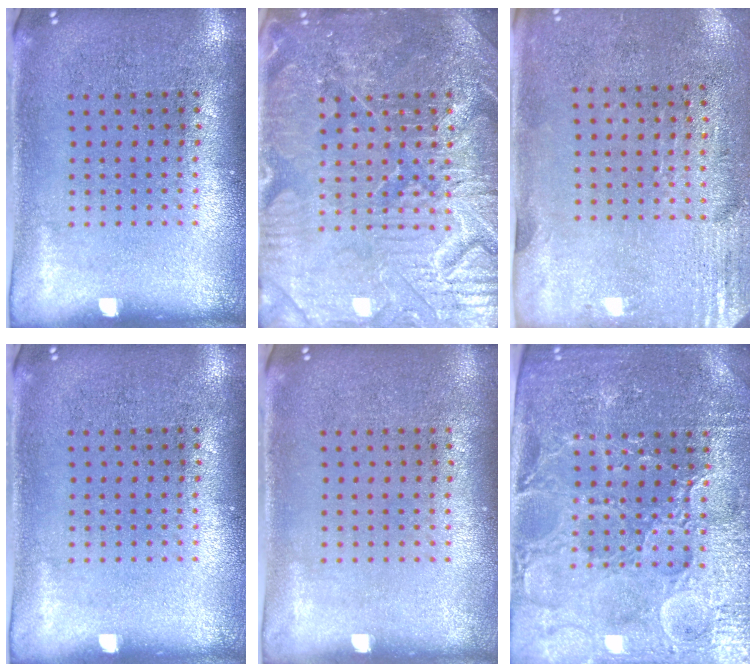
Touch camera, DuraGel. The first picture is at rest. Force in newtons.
{"total": 4.7, "press": 4.7, "slide": 0.6}
{"total": 2.8, "press": 2.5, "slide": 1.4}
{"total": 0.0}
{"total": 0.0}
{"total": 4.2, "press": 4.1, "slide": 1.1}